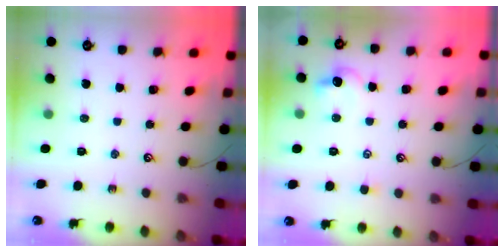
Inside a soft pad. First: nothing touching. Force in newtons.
{"total": 1.2, "press": 1.0, "slide": 0.6}